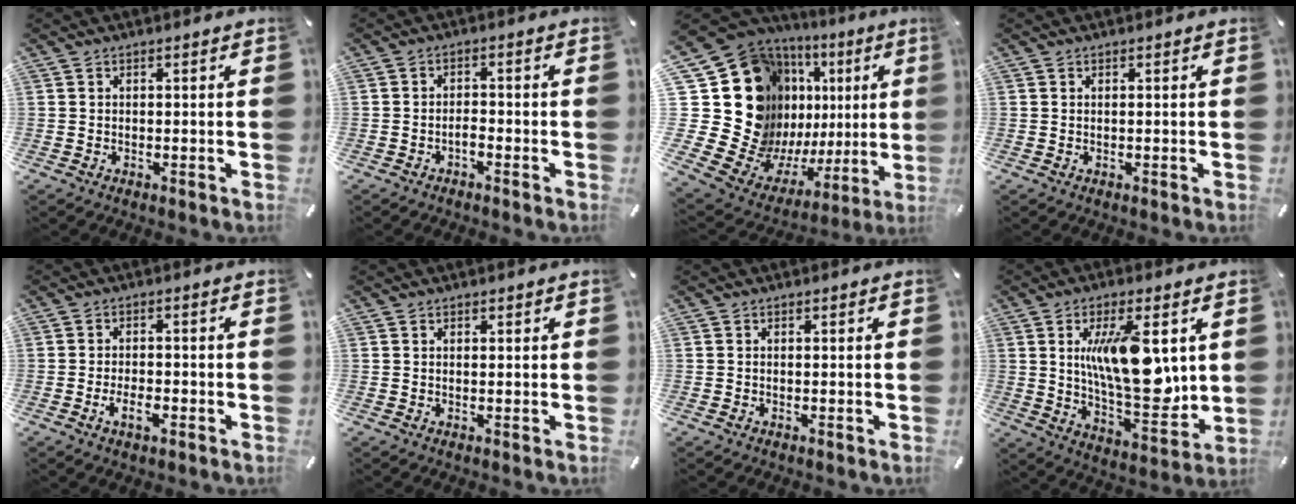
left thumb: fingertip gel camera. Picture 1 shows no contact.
{"total": 2.2, "force": [-1.3, 1.0, 1.3], "torque": [-0.026, 0.008, -0.026]}
{"total": 30.6, "force": [6.5, 21.5, 20.8], "torque": [-0.324, -0.101, 0.182]}
{"total": 0.0}
{"total": 4.5, "force": [-2.0, 2.0, 3.5], "torque": [-0.068, 0.005, -0.038]}
{"total": 0.6, "force": [0.4, 0.4, 0.1], "torque": [-0.003, 0.002, 0.008]}
{"total": 0.0}
{"total": 17.1, "force": [4.8, 6.8, 15.0], "torque": [-0.262, -0.032, 0.072]}